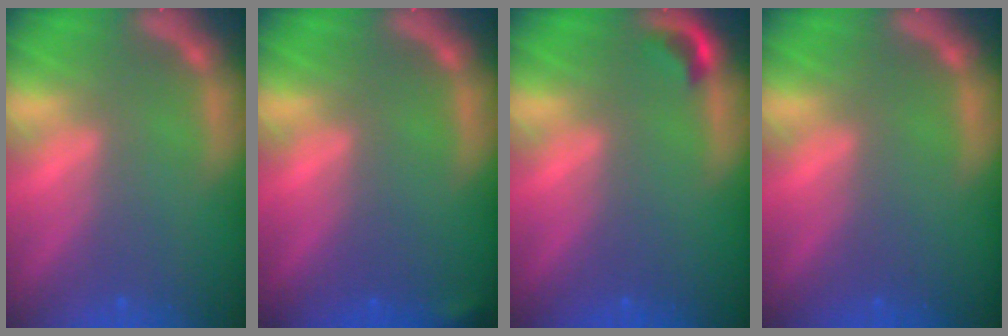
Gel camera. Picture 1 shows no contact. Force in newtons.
{"total": 0.9}
{"total": 1.4}
{"total": 0.0}